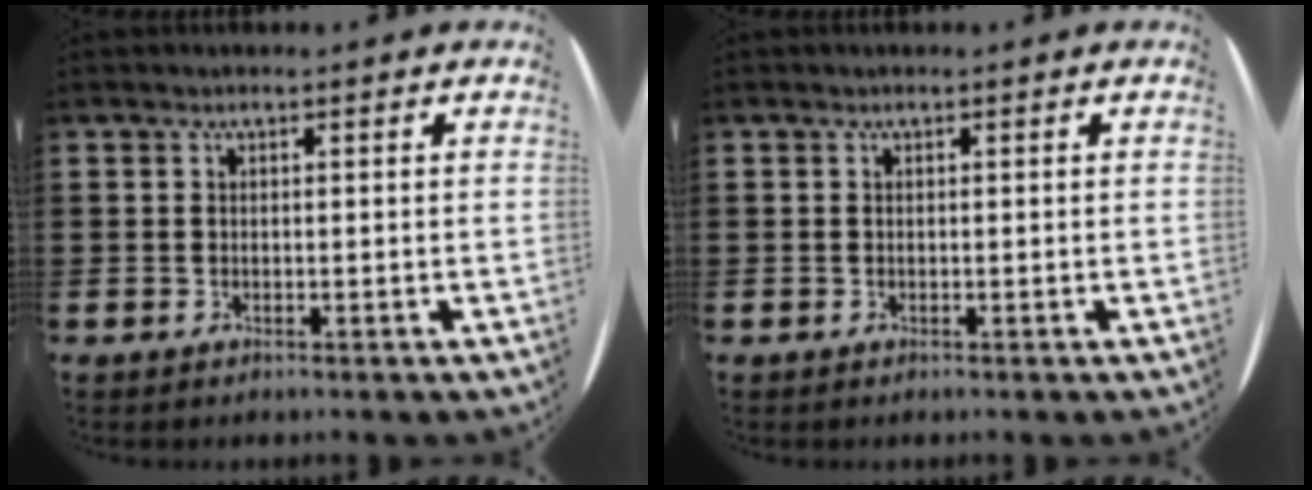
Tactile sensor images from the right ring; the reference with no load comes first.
{"total": 0.0}